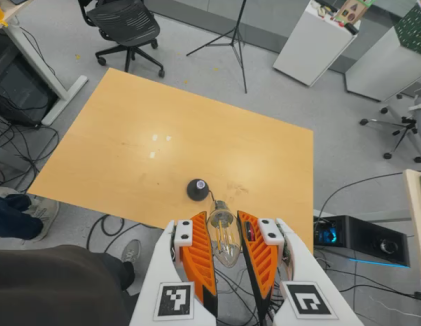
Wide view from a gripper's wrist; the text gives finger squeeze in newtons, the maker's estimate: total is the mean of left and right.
{"total": 15.8, "left": 17.5, "right": 14.2}